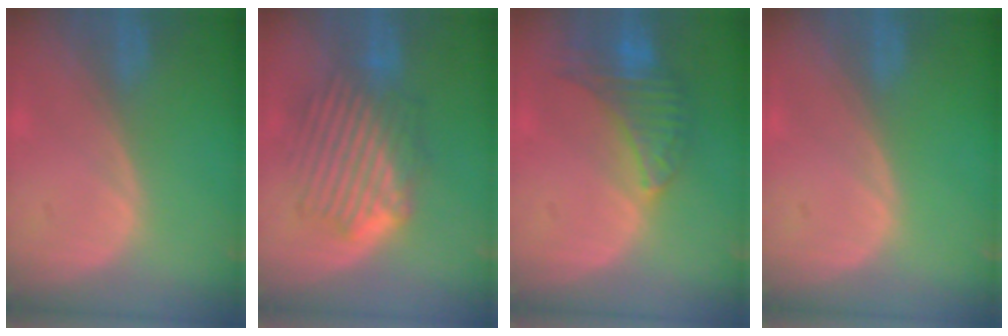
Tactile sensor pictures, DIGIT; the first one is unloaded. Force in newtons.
{"total": 9.0, "press": 8.4, "slide": 3.3}
{"total": 7.4, "press": 7.1, "slide": 2.1}
{"total": 0.0}